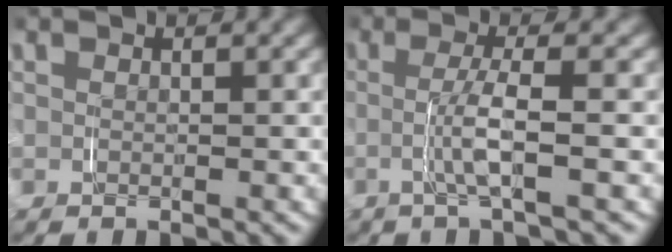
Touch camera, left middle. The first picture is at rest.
{"total": 2.9, "force": [-0.5, -0.3, 2.8], "torque": [-0.057, -0.001, -0.011]}